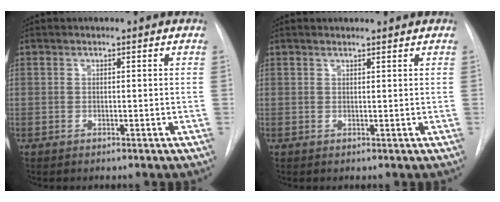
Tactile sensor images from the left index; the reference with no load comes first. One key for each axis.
{"total": 1.9, "fx": 1.9, "fy": -0.1, "fz": 0.4, "tx": -0.009, "ty": 0.011, "tz": 0.028}